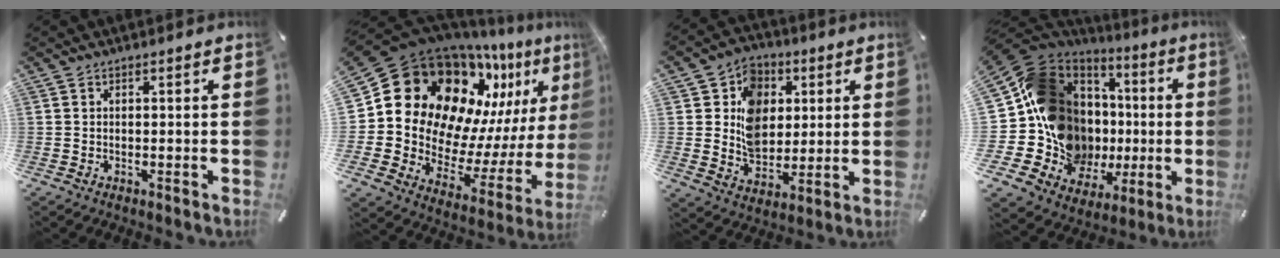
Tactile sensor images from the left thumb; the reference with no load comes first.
{"total": 21.0, "force": [11.5, 14.8, 9.6], "torque": [-0.157, -0.114, 0.227]}
{"total": 11.9, "force": [2.2, 10.2, 5.7], "torque": [-0.099, -0.001, 0.045]}
{"total": 19.9, "force": [-0.1, 15.9, 12.1], "torque": [-0.215, -0.051, 0.041]}